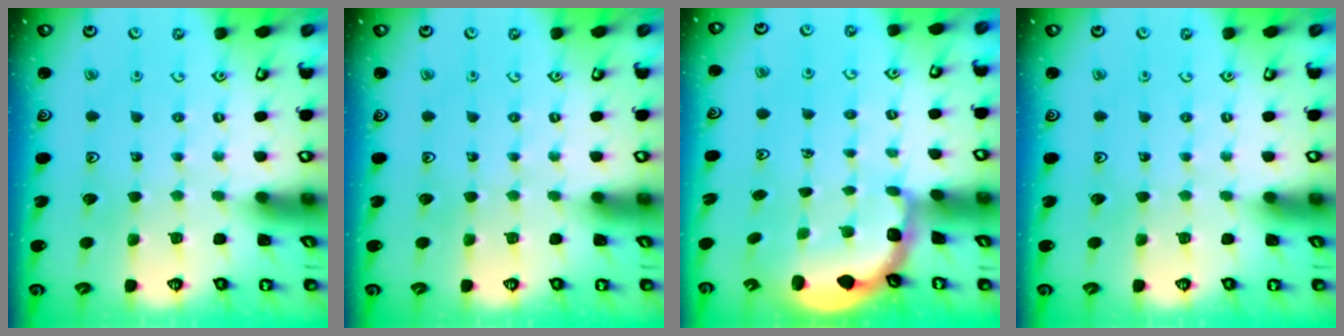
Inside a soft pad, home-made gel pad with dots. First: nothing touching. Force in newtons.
{"total": 0.0}
{"total": 2.9, "press": 2.0, "slide": 2.1}
{"total": 0.0}